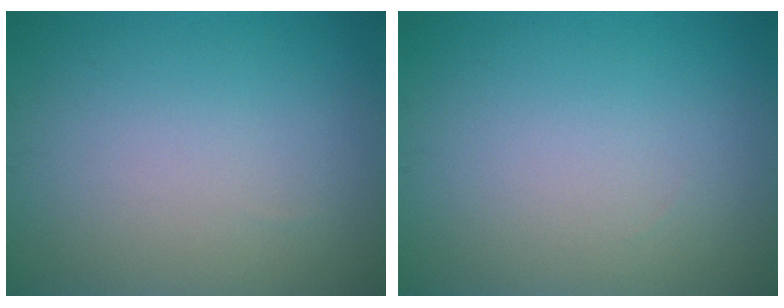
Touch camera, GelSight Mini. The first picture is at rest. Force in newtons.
{"total": 0.0}